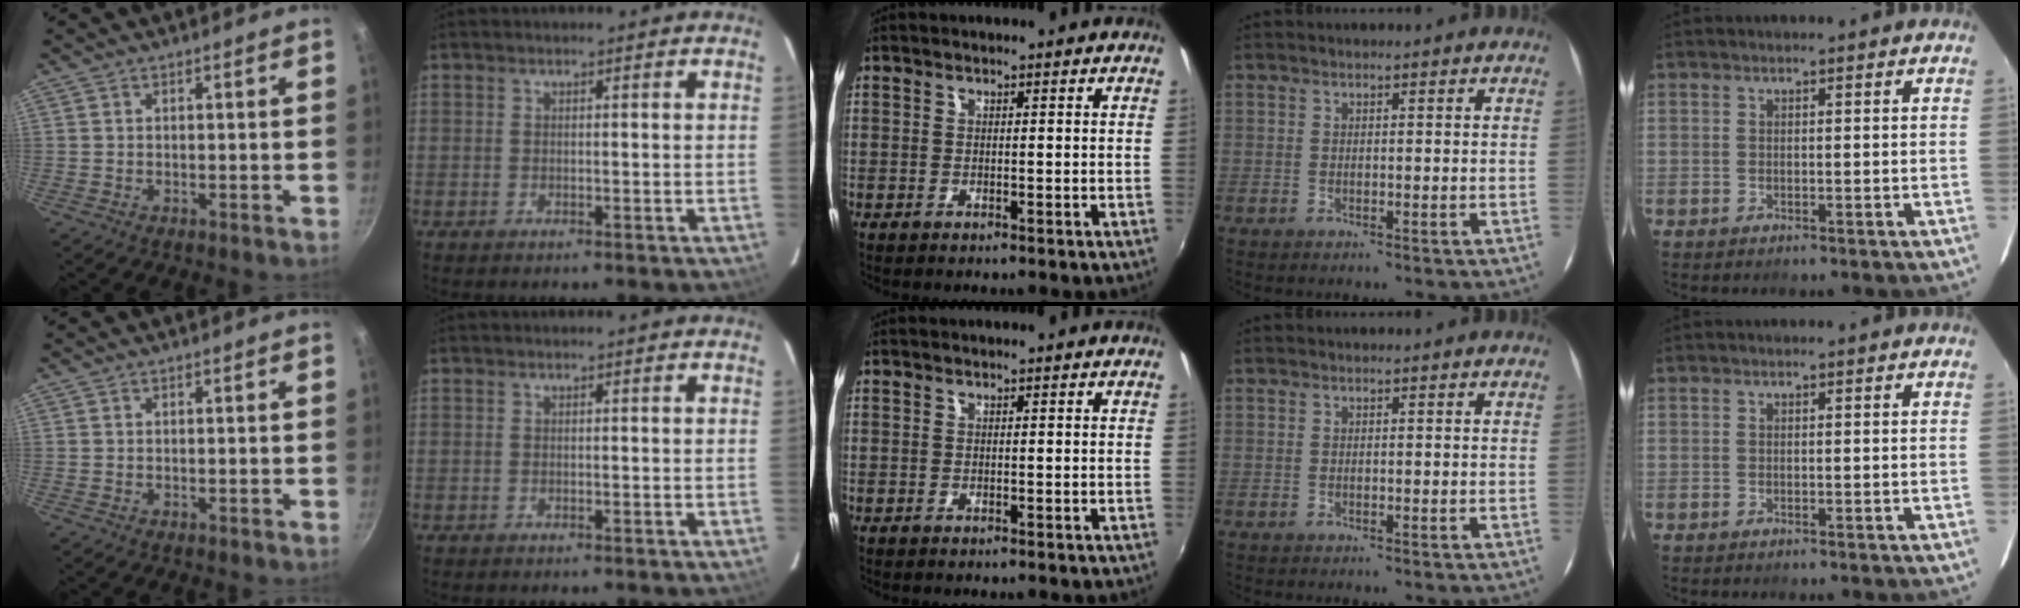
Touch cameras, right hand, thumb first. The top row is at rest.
{}